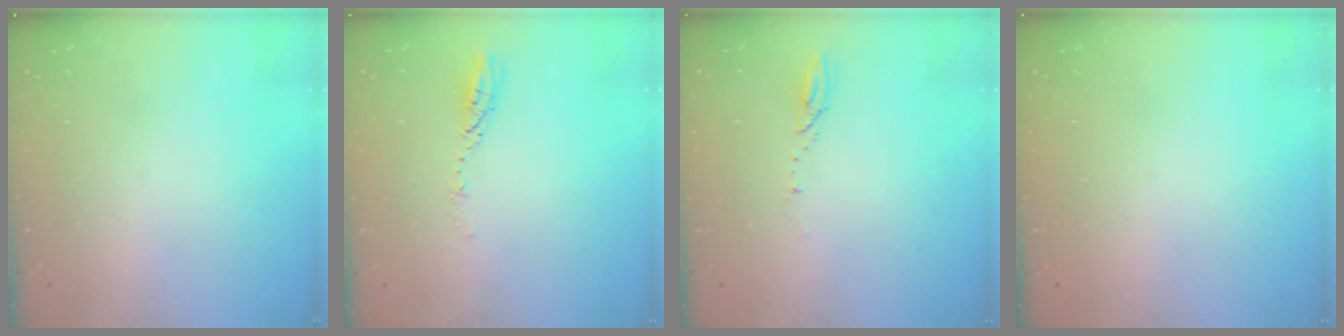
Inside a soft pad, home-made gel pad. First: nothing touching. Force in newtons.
{"total": 4.0, "press": 3.9, "slide": 0.5}
{"total": 3.4, "press": 3.4, "slide": 0.3}
{"total": 0.0}